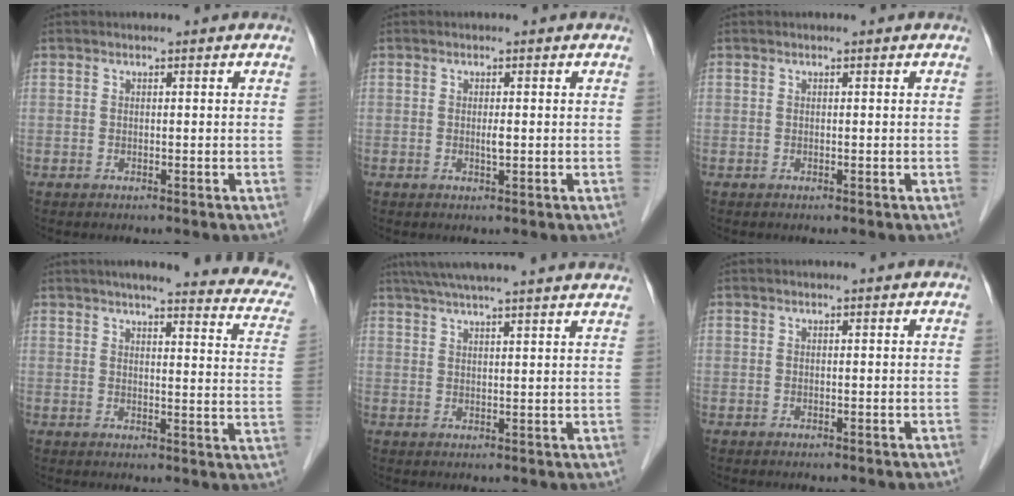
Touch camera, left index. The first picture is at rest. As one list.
[{"total": 1.0, "force": [0.0, 0.2, 1.0], "torque": [-0.018, -0.002, -0.001]}, {"total": 0.0}, {"total": 19.6, "force": [17.0, 2.3, 9.6], "torque": [-0.108, -0.022, 0.183]}, {"total": 18.8, "force": [16.5, 0.3, 9.1], "torque": [-0.149, 0.034, 0.217]}, {"total": 0.0}]